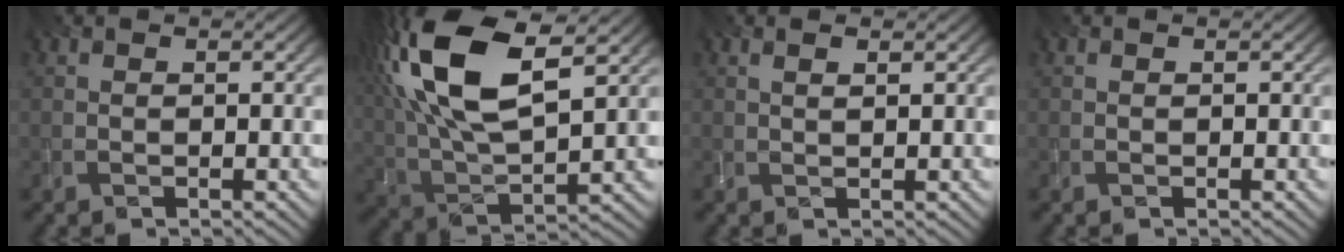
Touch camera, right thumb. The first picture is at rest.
{"total": 17.2, "force": [7.1, 7.2, 13.9], "torque": [-0.325, 0.035, 0.126]}
{"total": 1.2, "force": [0.6, 0.2, 1.0], "torque": [-0.021, 0.001, 0.014]}
{"total": 0.0}